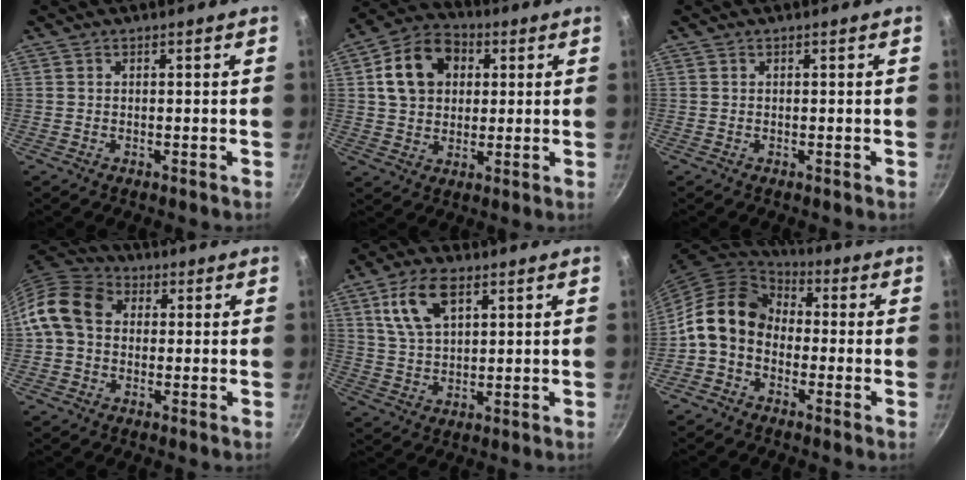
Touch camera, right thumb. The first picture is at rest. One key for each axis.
{"total": 12.9, "fx": 3.2, "fy": 10.0, "fz": 7.5, "tx": -0.106, "ty": 0.017, "tz": 0.043}
{"total": 0.0}
{"total": 10.6, "fx": 1.1, "fy": 8.3, "fz": 6.4, "tx": -0.095, "ty": 0.023, "tz": -0.001}
{"total": 10.5, "fx": 4.5, "fy": 5.6, "fz": 7.6, "tx": -0.133, "ty": -0.005, "tz": 0.088}
{"total": 12.5, "fx": -1.3, "fy": 9.6, "fz": 7.9, "tx": -0.112, "ty": 0.043, "tz": -0.046}